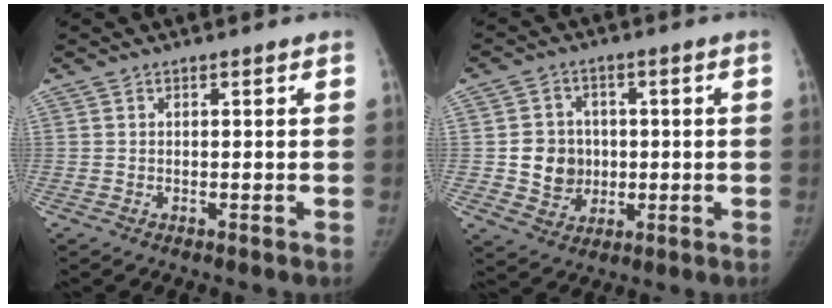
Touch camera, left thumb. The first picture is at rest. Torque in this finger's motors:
{"motor_torque": [-0.08, 0.11, 0.07, -0.08, 0.01]}